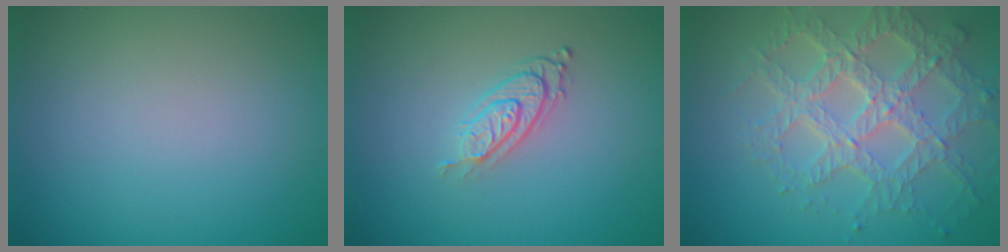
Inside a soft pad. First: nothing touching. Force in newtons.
{"total": 3.0, "press": 2.0, "slide": 2.2}
{"total": 7.4, "press": 5.3, "slide": 5.1}